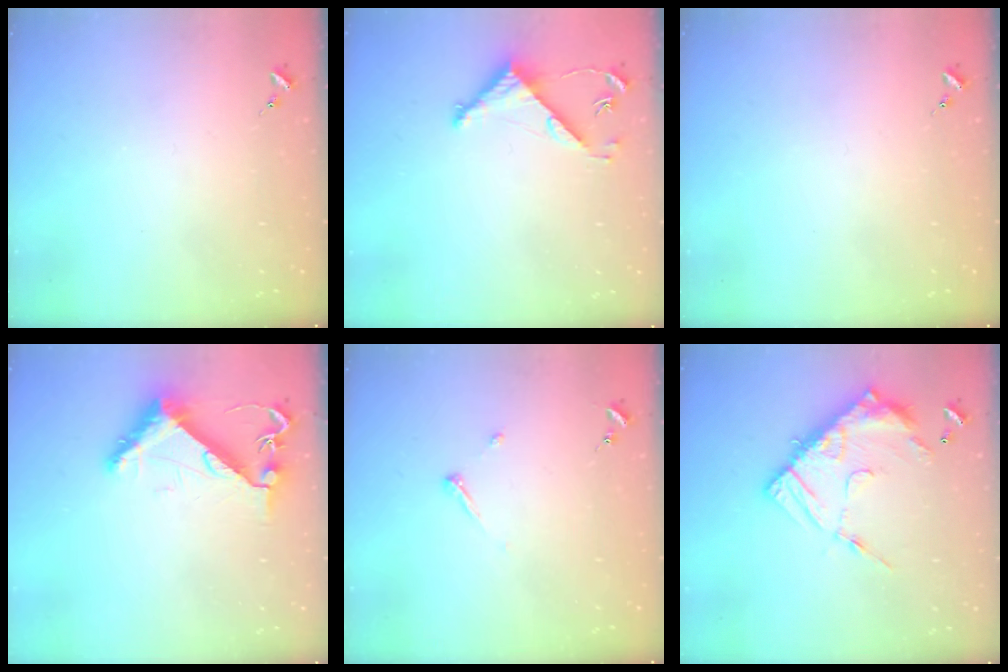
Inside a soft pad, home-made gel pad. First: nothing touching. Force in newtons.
{"total": 4.8, "press": 4.8, "slide": 0.3}
{"total": 0.0}
{"total": 8.9, "press": 8.9, "slide": 0.3}
{"total": 4.5, "press": 4.5, "slide": 0.4}
{"total": 16.6, "press": 16.6, "slide": 1.5}